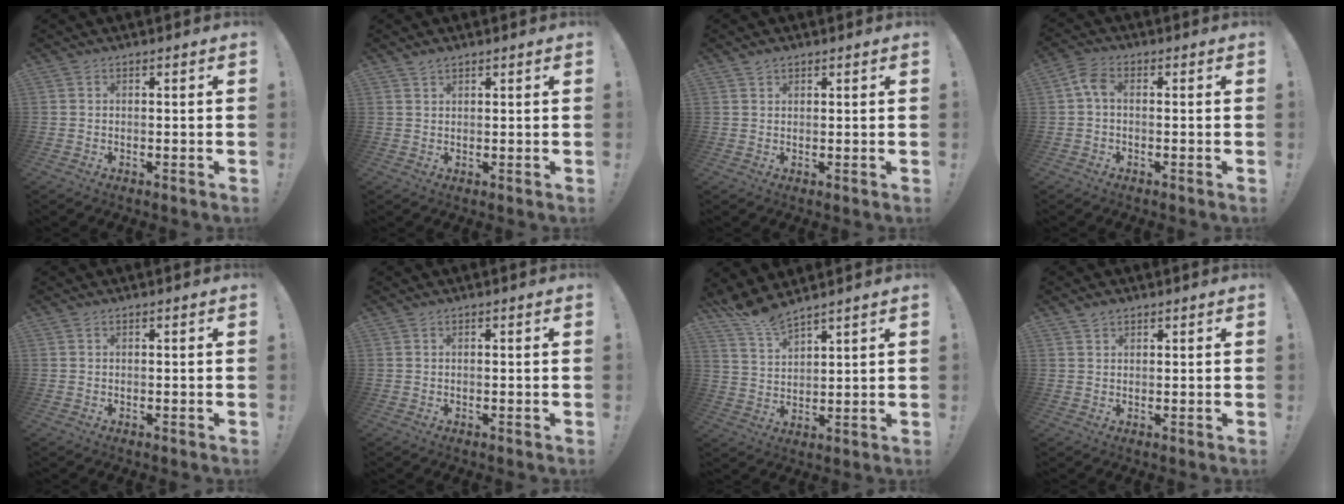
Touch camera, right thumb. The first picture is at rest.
{"total": 1.6, "force": [1.4, 0.4, 0.6], "torque": [-0.011, -0.006, 0.026]}
{"total": 1.3, "force": [1.1, 0.6, 0.4], "torque": [-0.007, -0.003, 0.021]}
{"total": 4.2, "force": [0.1, 2.2, 3.5], "torque": [-0.072, 0.008, 0.002]}
{"total": 0.0}
{"total": 0.0}
{"total": 7.6, "force": [7.3, 1.1, 2.1], "torque": [-0.049, -0.052, 0.136]}
{"total": 1.7, "force": [1.4, 0.8, 0.6], "torque": [-0.010, -0.005, 0.027]}